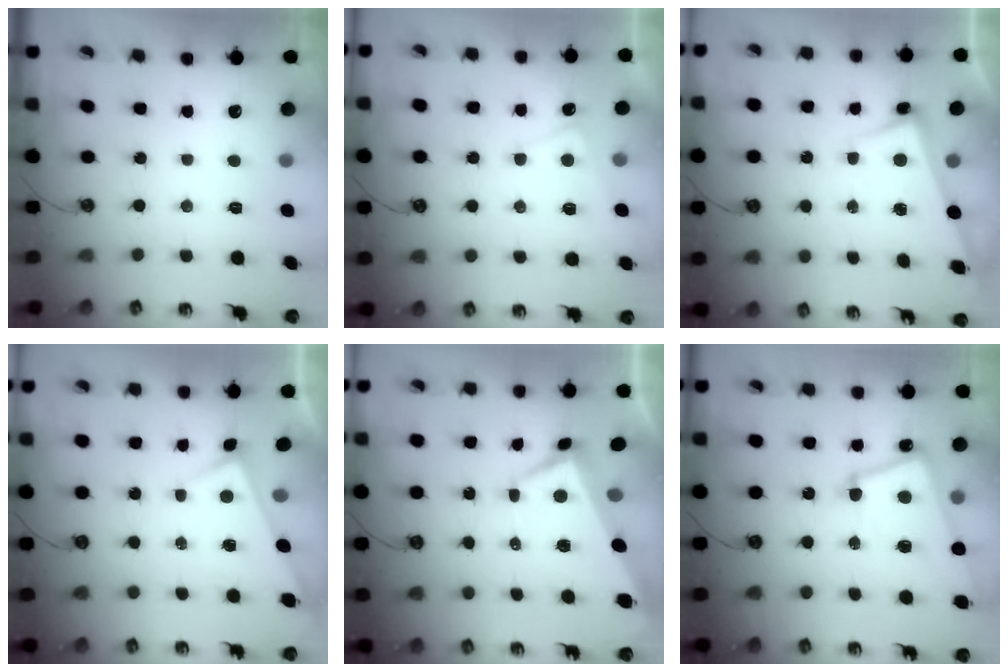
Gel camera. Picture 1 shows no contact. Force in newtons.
{"total": 5.0, "press": 5.0, "slide": 0.3}
{"total": 2.5, "press": 2.4, "slide": 0.7}
{"total": 3.0, "press": 3.0, "slide": 0.2}
{"total": 2.2, "press": 1.9, "slide": 1.1}
{"total": 10.7, "press": 10.5, "slide": 1.7}